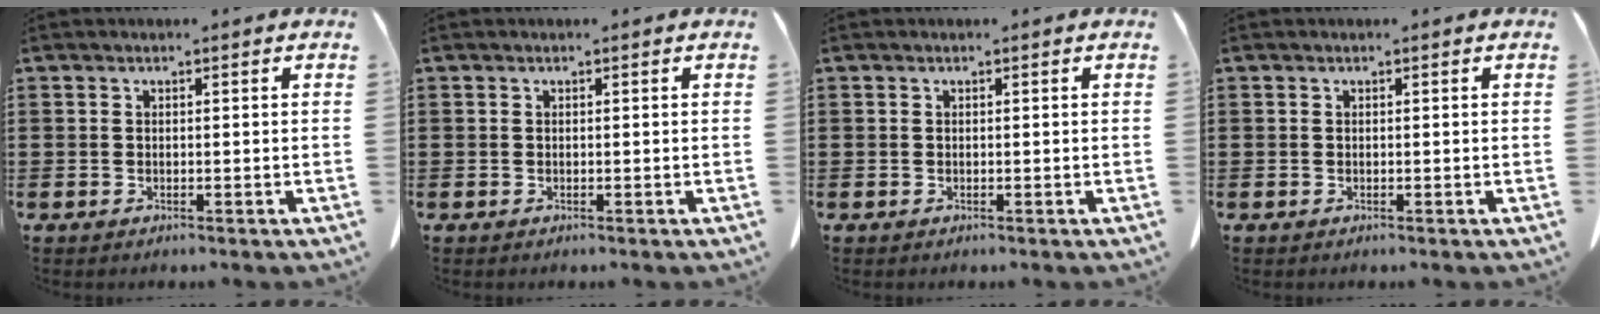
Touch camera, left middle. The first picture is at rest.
{"total": 0.0}
{"total": 0.0}
{"total": 0.0}